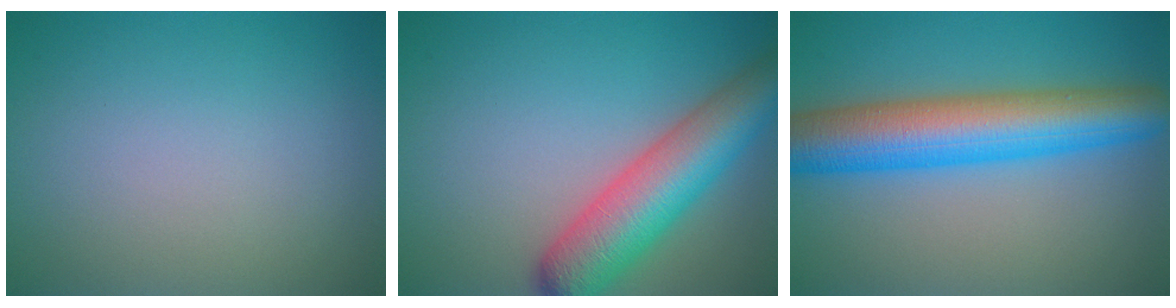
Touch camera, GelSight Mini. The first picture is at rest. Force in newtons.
{"total": 8.2, "press": 8.2, "slide": 0.3}
{"total": 9.4, "press": 9.4, "slide": 0.1}